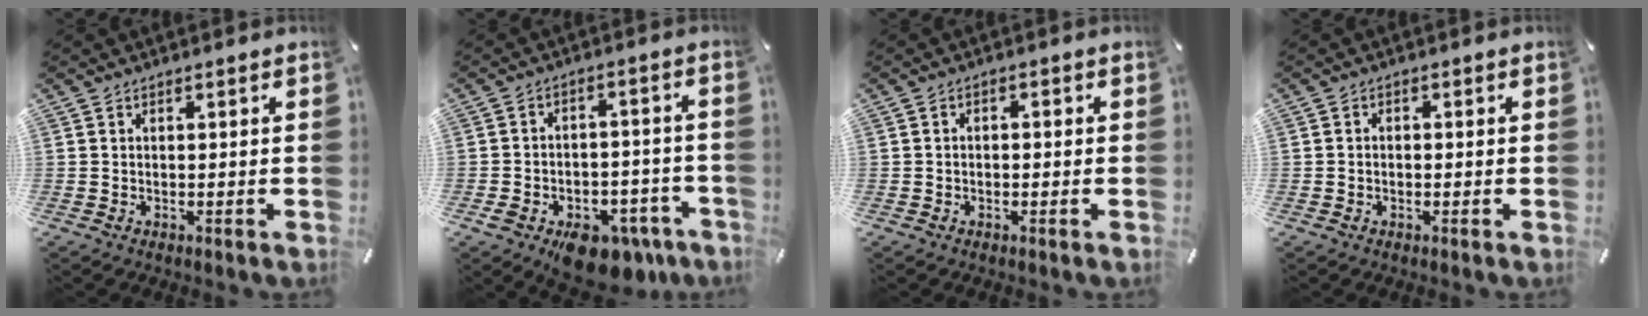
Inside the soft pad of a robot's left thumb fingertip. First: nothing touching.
{"total": 11.2, "force": [-6.4, 7.0, 6.0], "torque": [-0.063, 0.047, -0.098]}
{"total": 1.4, "force": [-0.8, 0.9, 0.7], "torque": [-0.014, 0.006, -0.017]}
{"total": 1.1, "force": [-0.5, 0.9, 0.4], "torque": [-0.007, 0.005, -0.012]}